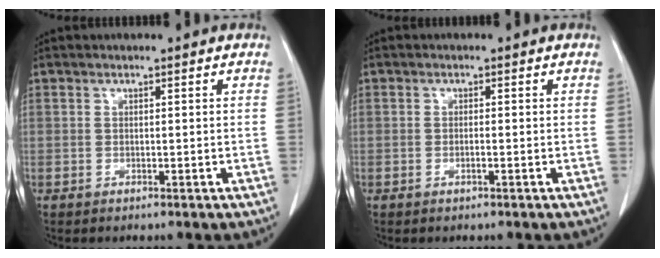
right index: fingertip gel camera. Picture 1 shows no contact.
{"total": 0.7, "force": [-0.3, 0.0, 0.7], "torque": [-0.014, 0.000, -0.005]}